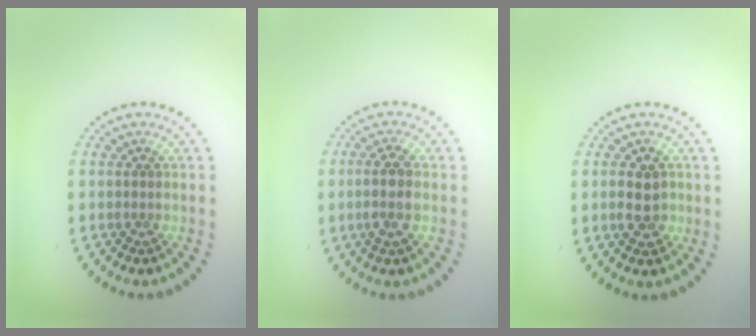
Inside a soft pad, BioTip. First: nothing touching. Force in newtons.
{"total": 2.3, "press": 2.1, "slide": 0.9}
{"total": 2.4, "press": 2.4, "slide": 0.3}